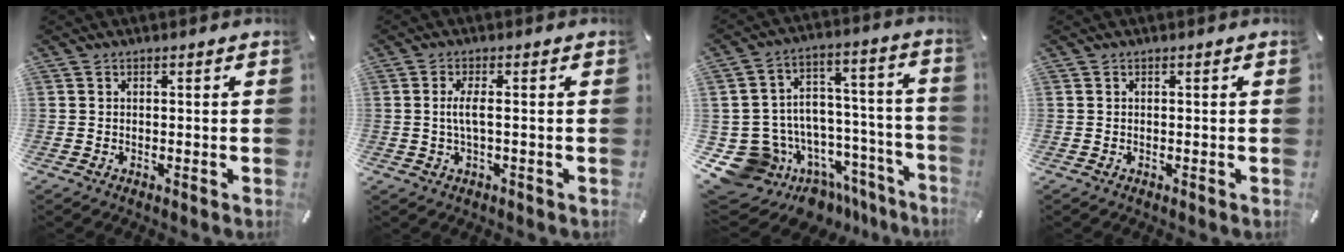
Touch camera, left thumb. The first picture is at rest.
{"total": 4.3, "force": [0.1, 1.2, 4.1], "torque": [-0.083, -0.001, -0.002]}
{"total": 13.4, "force": [-8.6, 9.9, 3.0], "torque": [-0.032, 0.020, -0.118]}
{"total": 0.0}